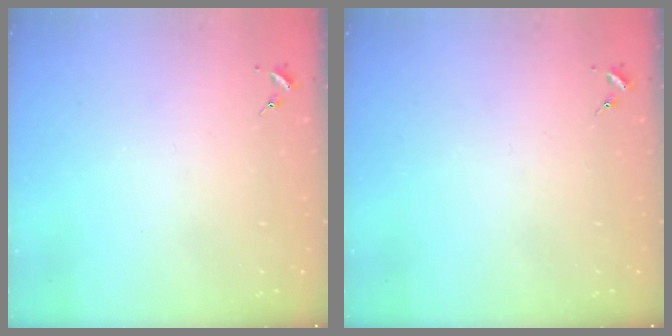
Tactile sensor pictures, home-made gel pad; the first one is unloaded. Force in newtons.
{"total": 0.0}